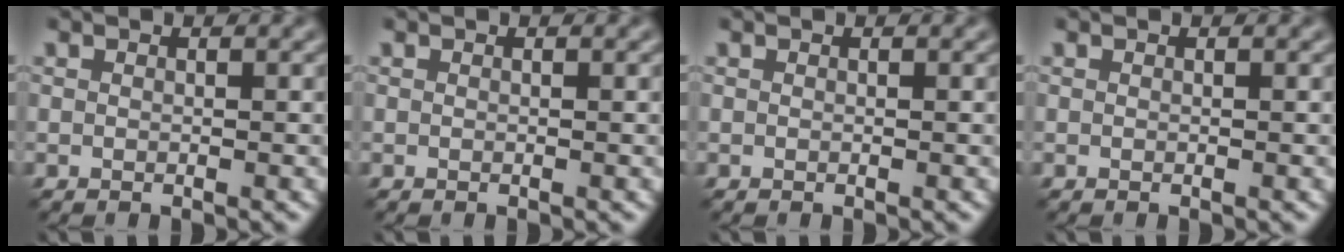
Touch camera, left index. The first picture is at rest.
{"total": 0.0}
{"total": 0.0}
{"total": 0.0}